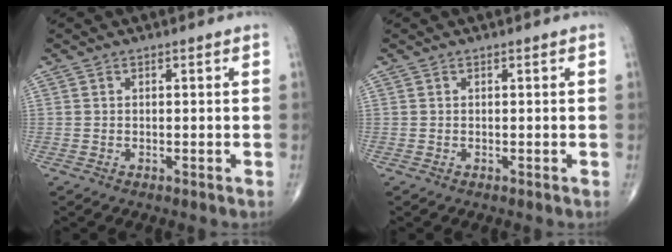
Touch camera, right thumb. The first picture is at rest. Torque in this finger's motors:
{"motor_torque": [-0.13, 0.13, -0.12, -0.03, 0.00]}